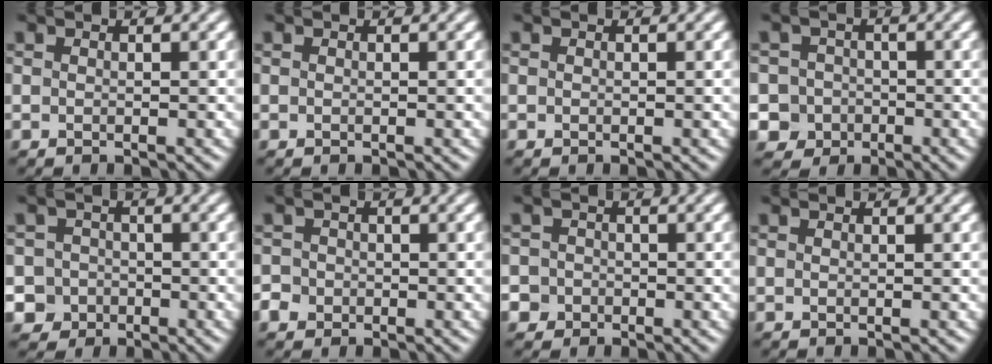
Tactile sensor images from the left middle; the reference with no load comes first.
{"total": 0.0}
{"total": 0.0}
{"total": 5.8, "force": [-2.3, 5.3, 0.8], "torque": [-0.001, 0.004, -0.065]}
{"total": 5.2, "force": [-2.2, 4.7, 0.6], "torque": [0.009, 0.004, -0.062]}
{"total": 2.1, "force": [-0.8, 1.9, 0.5], "torque": [-0.001, 0.002, -0.017]}
{"total": 3.5, "force": [-1.4, 3.2, 0.5], "torque": [0.014, 0.007, -0.048]}
{"total": 0.0}